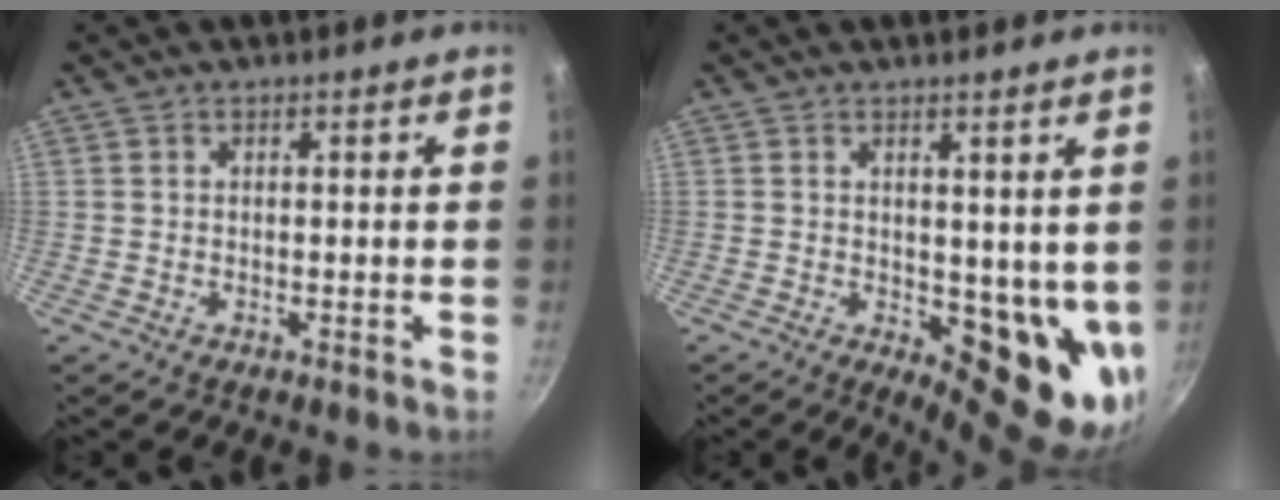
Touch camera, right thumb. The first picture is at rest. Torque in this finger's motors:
{"motor_torque": [-0.54, 1.06, 1.16, -0.25, 0.07]}